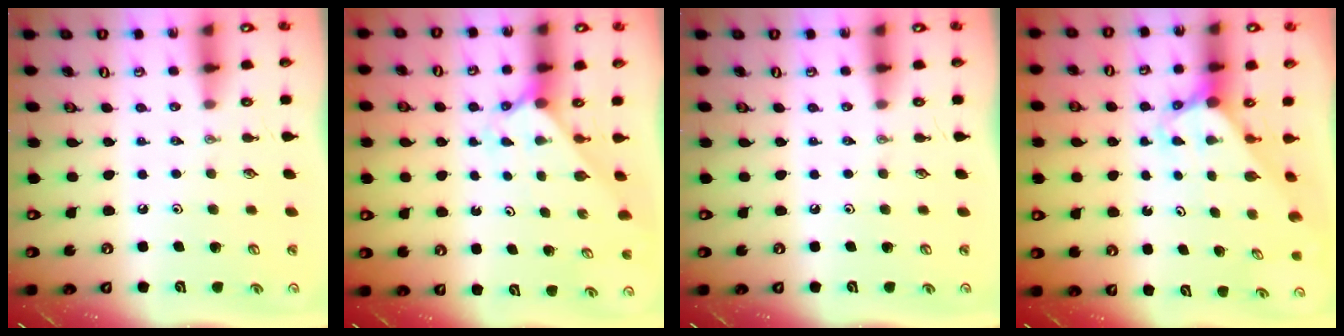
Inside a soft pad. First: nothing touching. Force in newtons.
{"total": 2.0, "press": 2.0, "slide": 0.2}
{"total": 0.0}
{"total": 3.0, "press": 3.0, "slide": 0.2}